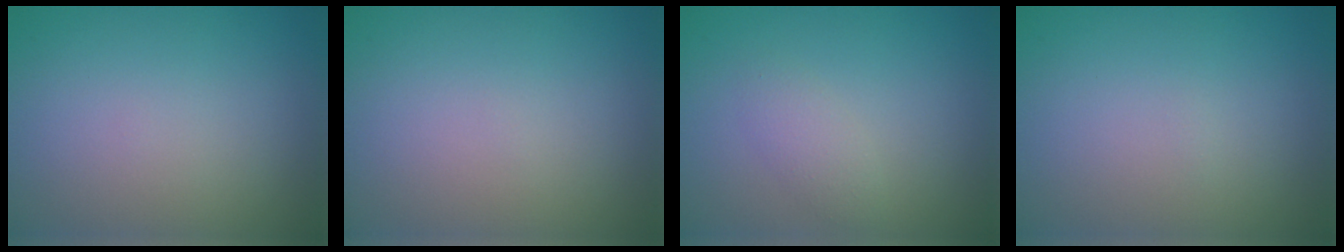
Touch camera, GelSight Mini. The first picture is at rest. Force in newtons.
{"total": 0.0}
{"total": 1.6, "press": 1.6, "slide": 0.1}
{"total": 0.0}